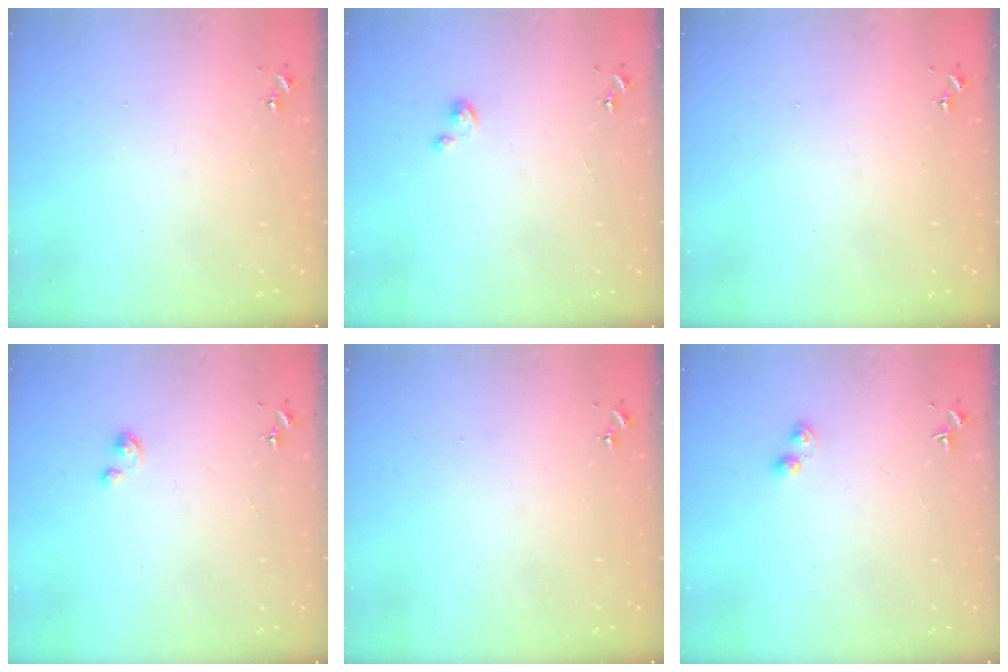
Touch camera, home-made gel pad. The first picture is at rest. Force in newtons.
{"total": 1.4, "press": 1.4, "slide": 0.1}
{"total": 0.0}
{"total": 1.9, "press": 1.9, "slide": 0.1}
{"total": 0.0}
{"total": 2.9, "press": 2.9, "slide": 0.4}